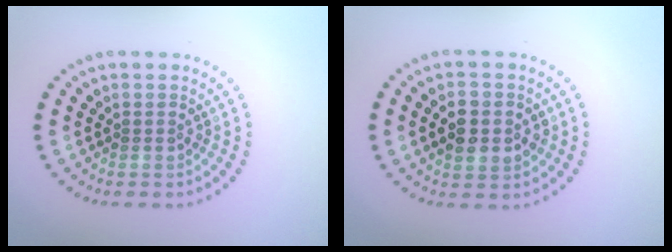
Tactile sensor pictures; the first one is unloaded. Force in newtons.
{"total": 3.9, "press": 3.9, "slide": 0.3}